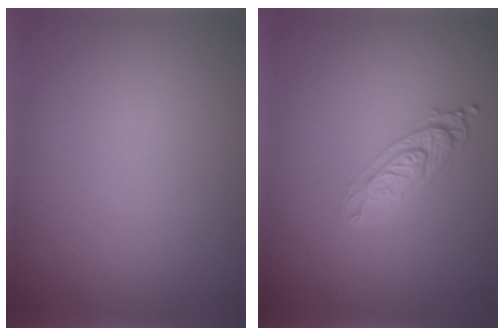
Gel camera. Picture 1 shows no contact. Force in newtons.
{"total": 3.1, "press": 2.2, "slide": 2.2}